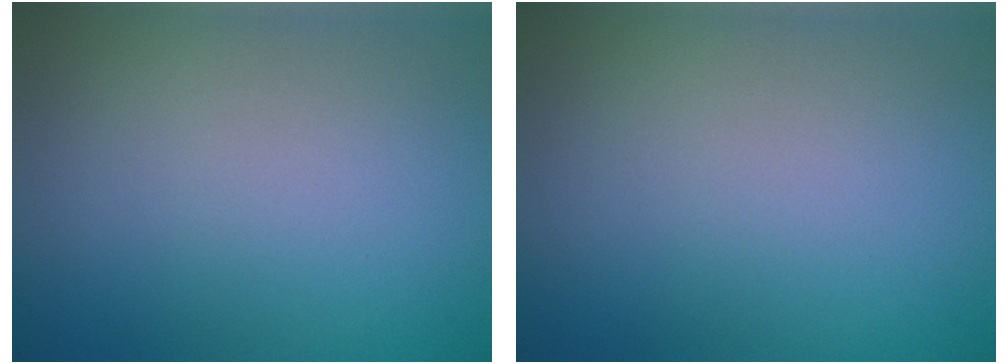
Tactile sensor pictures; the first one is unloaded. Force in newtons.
{"total": 0.0}